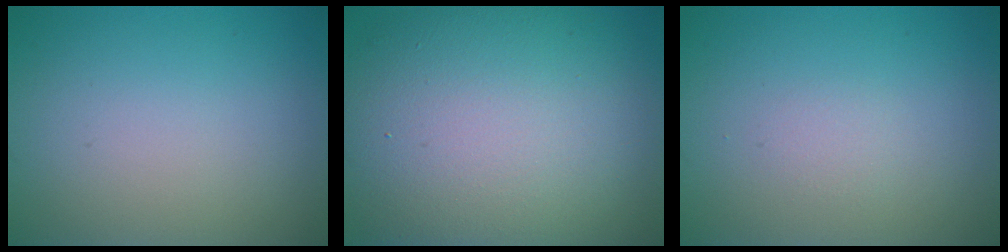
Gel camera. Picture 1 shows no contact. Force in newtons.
{"total": 14.9, "press": 14.9, "slide": 1.1}
{"total": 0.7, "press": 0.7, "slide": 0.0}